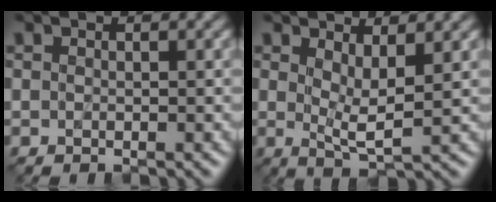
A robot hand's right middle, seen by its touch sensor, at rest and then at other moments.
{"total": 2.4, "force": [0.9, 0.3, 2.2], "torque": [-0.043, -0.010, 0.017]}